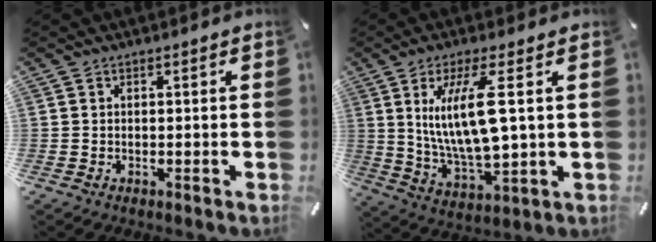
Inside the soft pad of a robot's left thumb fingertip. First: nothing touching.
{"total": 14.4, "force": [3.7, 3.9, 13.4], "torque": [-0.283, -0.016, 0.055]}